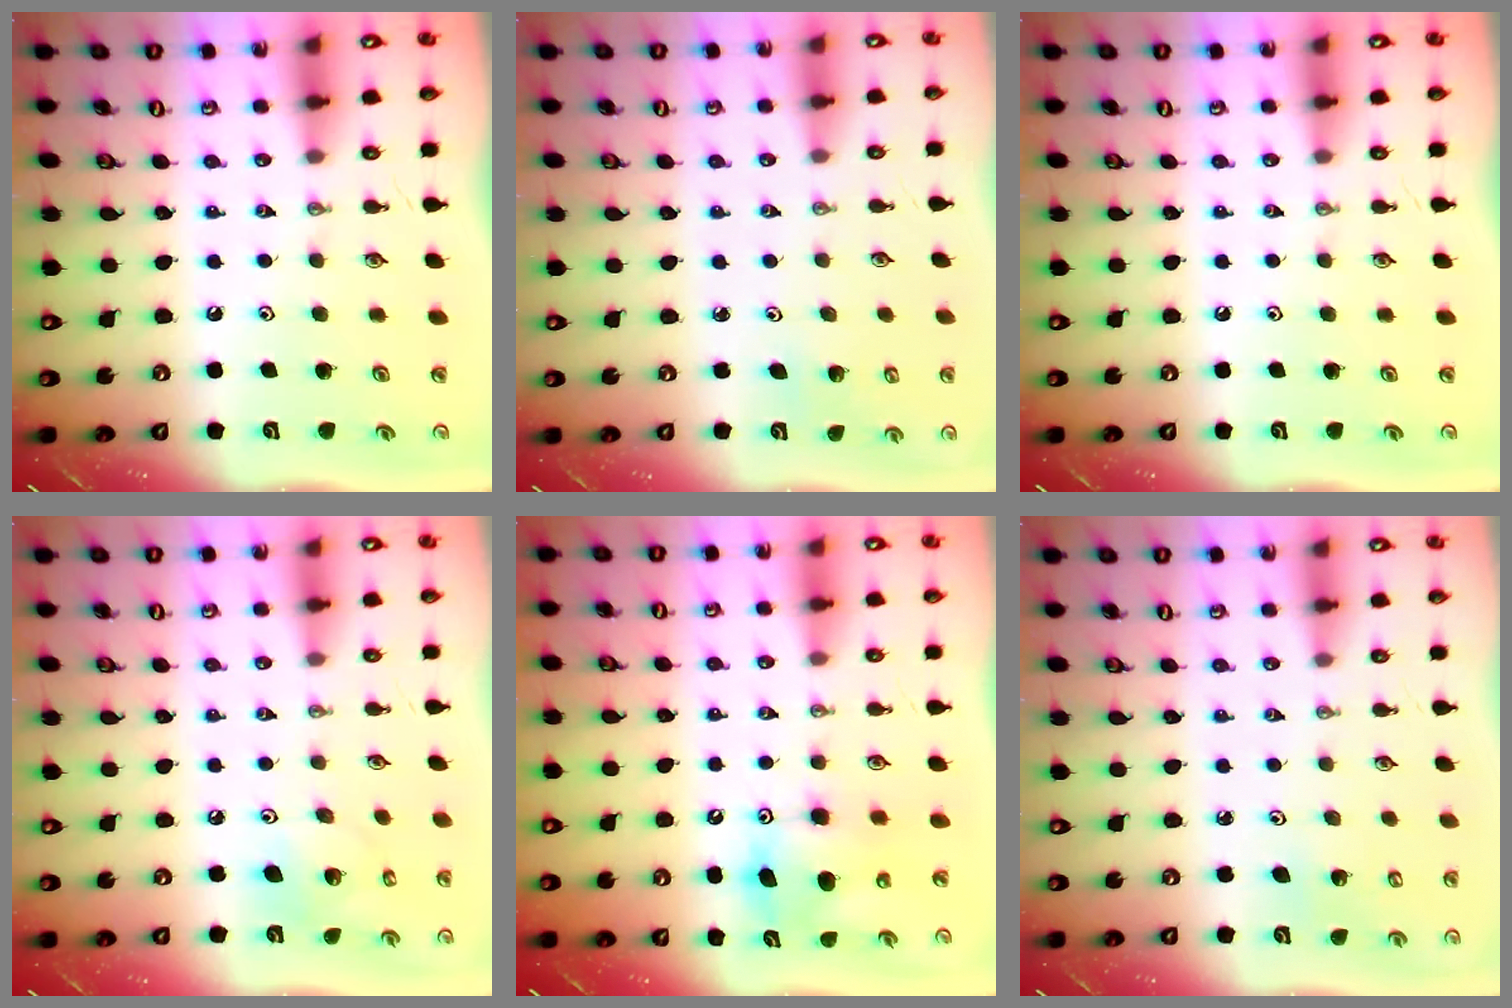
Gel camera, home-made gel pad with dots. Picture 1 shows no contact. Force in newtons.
{"total": 1.4, "press": 1.4, "slide": 0.1}
{"total": 0.0}
{"total": 8.8, "press": 8.8, "slide": 0.5}
{"total": 8.4, "press": 8.4, "slide": 0.3}
{"total": 2.8, "press": 2.7, "slide": 0.5}